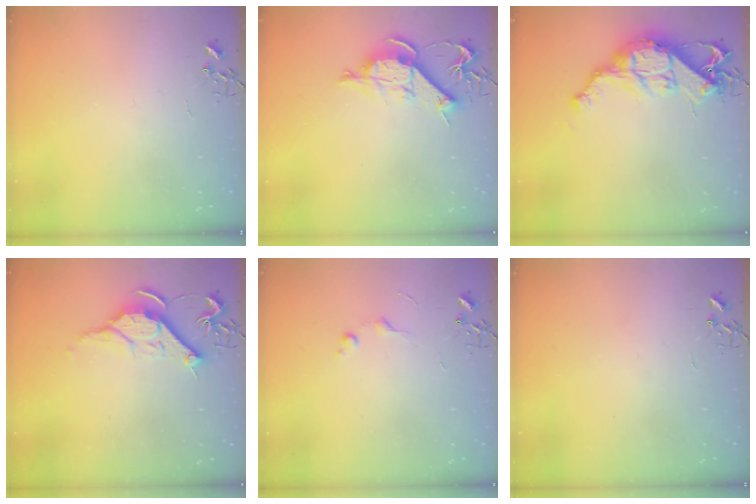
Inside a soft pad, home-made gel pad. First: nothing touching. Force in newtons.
{"total": 9.9, "press": 9.9, "slide": 0.6}
{"total": 14.9, "press": 14.8, "slide": 1.0}
{"total": 11.4, "press": 11.4, "slide": 0.8}
{"total": 6.8, "press": 6.7, "slide": 0.8}
{"total": 0.0}